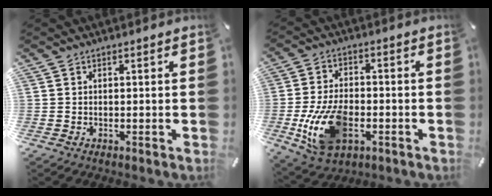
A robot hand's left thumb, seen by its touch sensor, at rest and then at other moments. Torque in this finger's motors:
{"motor_torque": [1.81, 2.92, 1.28, 0.28, 0.29]}